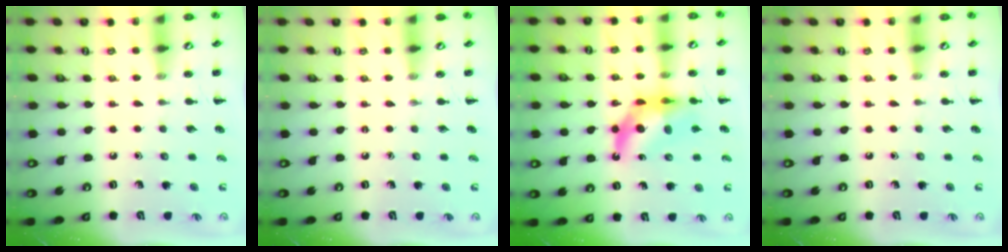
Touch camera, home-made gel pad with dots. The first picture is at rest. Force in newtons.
{"total": 0.0}
{"total": 11.5, "press": 10.9, "slide": 3.5}
{"total": 0.0}